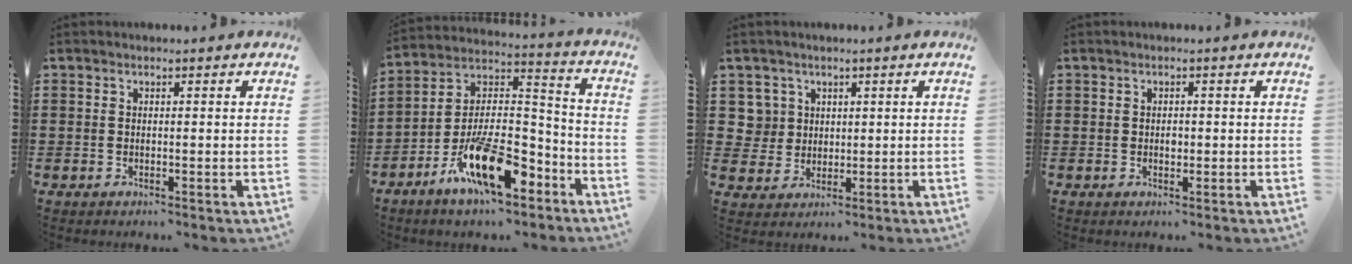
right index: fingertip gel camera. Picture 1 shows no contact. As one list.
[{"total": 15.2, "force": [-9.2, 5.9, 10.5], "torque": [-0.179, 0.030, -0.163]}, {"total": 4.3, "force": [1.4, 4.0, 0.3], "torque": [-0.028, 0.014, 0.026]}, {"total": 1.0, "force": [-0.1, 0.6, 0.8], "torque": [-0.016, 0.001, -0.001]}]